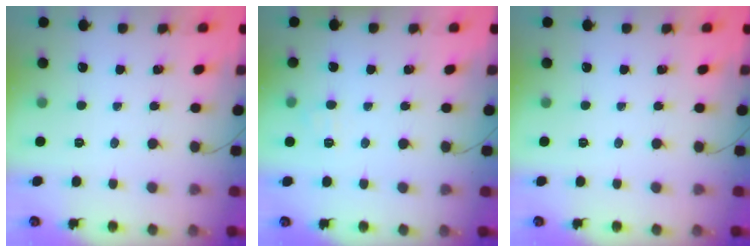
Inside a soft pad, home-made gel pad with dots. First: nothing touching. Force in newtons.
{"total": 5.7, "press": 5.4, "slide": 1.6}
{"total": 0.0}